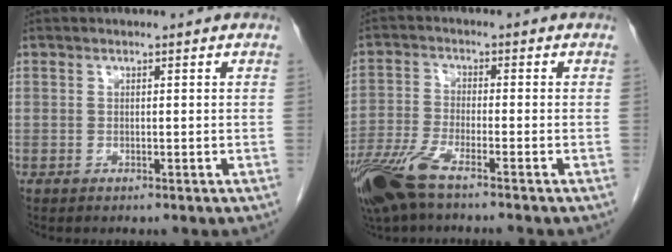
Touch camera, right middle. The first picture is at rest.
{"total": 8.9, "force": [-6.5, 1.2, 6.0], "torque": [-0.125, -0.022, -0.128]}